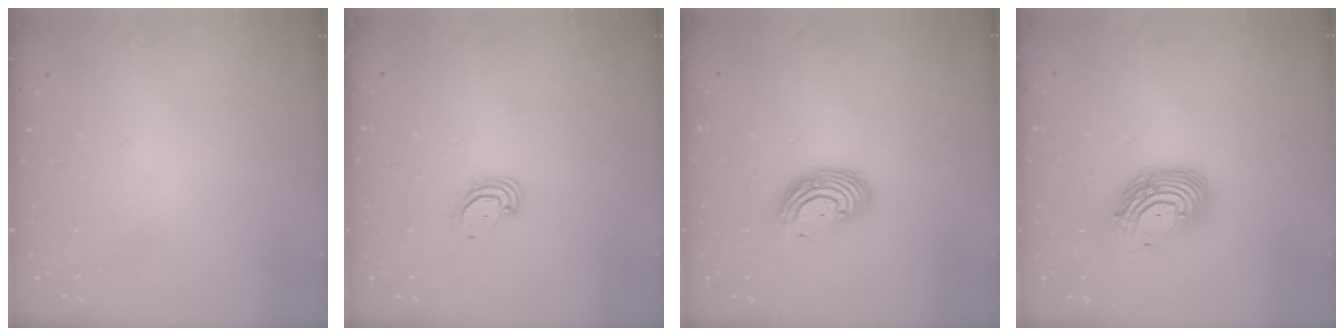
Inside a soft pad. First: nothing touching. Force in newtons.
{"total": 3.6, "press": 3.6, "slide": 0.3}
{"total": 9.0, "press": 8.8, "slide": 1.7}
{"total": 12.8, "press": 12.8, "slide": 1.2}